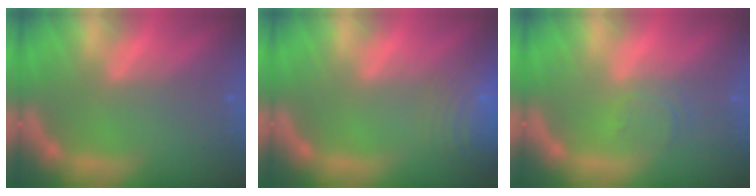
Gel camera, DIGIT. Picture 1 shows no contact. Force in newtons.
{"total": 9.5}
{"total": 1.9}